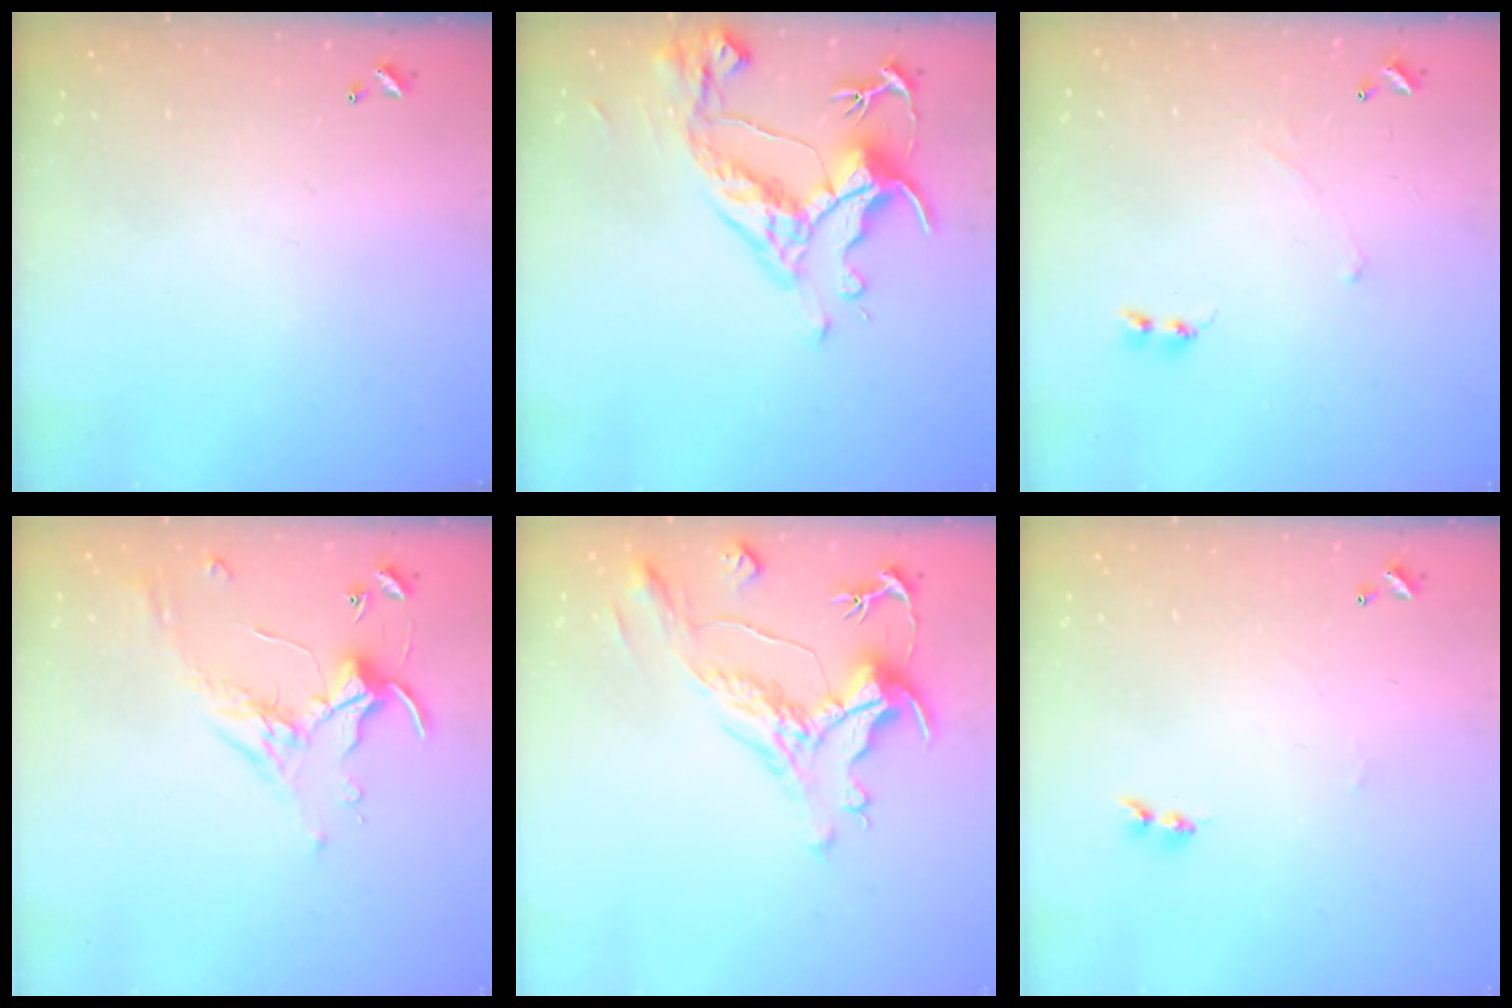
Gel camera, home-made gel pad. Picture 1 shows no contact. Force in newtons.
{"total": 9.1, "press": 9.0, "slide": 1.6}
{"total": 0.7, "press": 0.4, "slide": 0.5}
{"total": 0.7, "press": 0.6, "slide": 0.4}
{"total": 1.6, "press": 0.6, "slide": 1.5}
{"total": 1.1, "press": 0.9, "slide": 0.5}